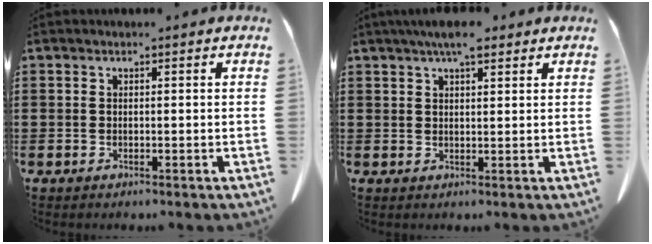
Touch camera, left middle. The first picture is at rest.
{"total": 5.2, "force": [3.8, 1.4, 3.2], "torque": [-0.063, -0.002, 0.067]}